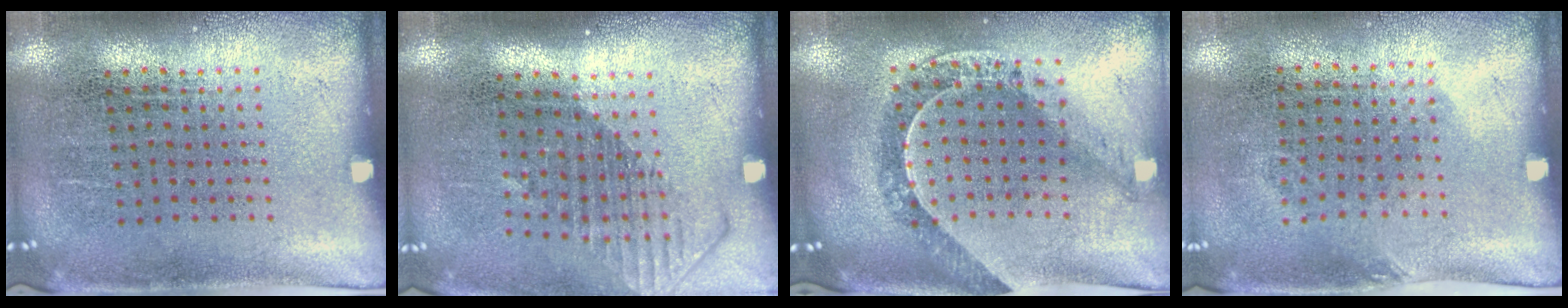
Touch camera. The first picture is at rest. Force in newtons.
{"total": 1.5, "press": 1.2, "slide": 1.0}
{"total": 1.0, "press": 1.0, "slide": 0.1}
{"total": 0.8, "press": 0.7, "slide": 0.5}